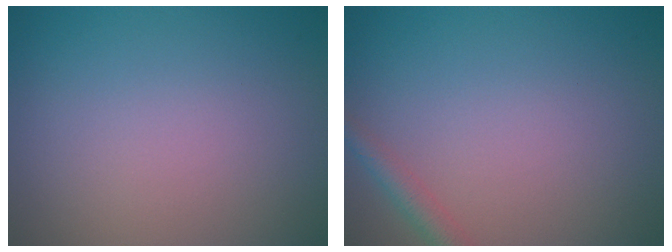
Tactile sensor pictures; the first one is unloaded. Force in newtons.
{"total": 1.9, "press": 1.9, "slide": 0.0}